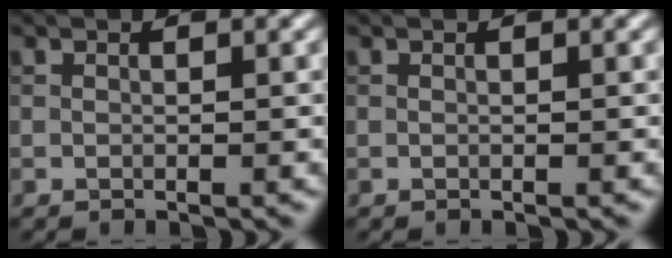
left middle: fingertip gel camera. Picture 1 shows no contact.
{"total": 0.0}